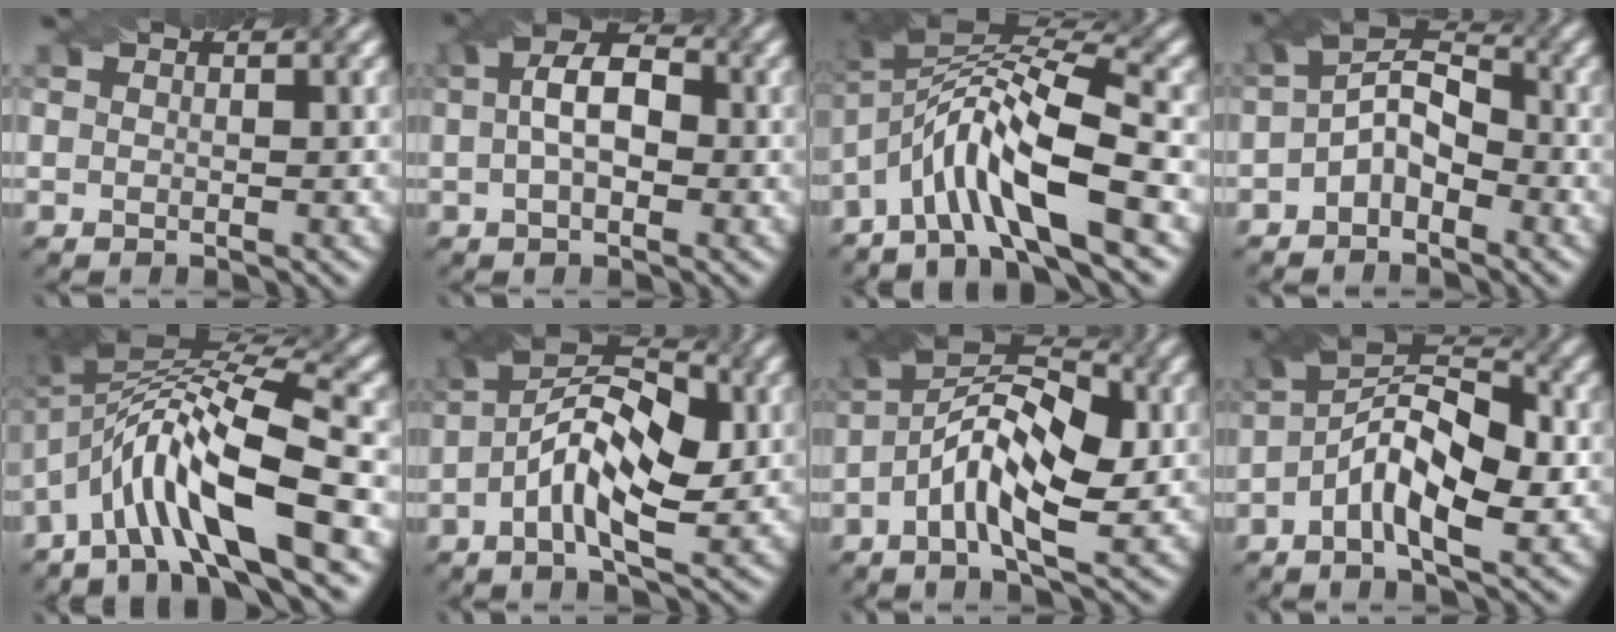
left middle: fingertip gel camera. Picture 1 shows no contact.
{"total": 5.5, "force": [0.5, 3.0, 4.5], "torque": [-0.072, 0.020, -0.004]}
{"total": 9.5, "force": [-2.9, 2.6, 8.6], "torque": [-0.153, 0.021, -0.069]}
{"total": 4.6, "force": [-1.3, 2.8, 3.3], "torque": [-0.058, 0.010, -0.031]}
{"total": 10.8, "force": [-3.3, 2.9, 9.9], "torque": [-0.172, 0.018, -0.066]}
{"total": 7.7, "force": [-0.9, 3.5, 6.8], "torque": [-0.125, 0.020, -0.021]}
{"total": 8.2, "force": [-1.1, 3.5, 7.4], "torque": [-0.135, 0.024, -0.030]}
{"total": 7.7, "force": [-1.5, 3.2, 6.8], "torque": [-0.123, 0.022, -0.035]}